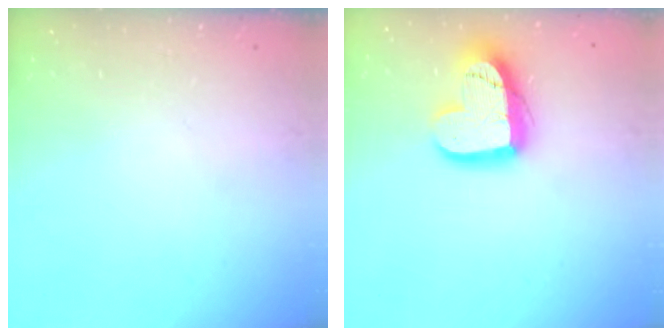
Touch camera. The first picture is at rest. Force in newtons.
{"total": 16.1, "press": 16.1, "slide": 1.0}